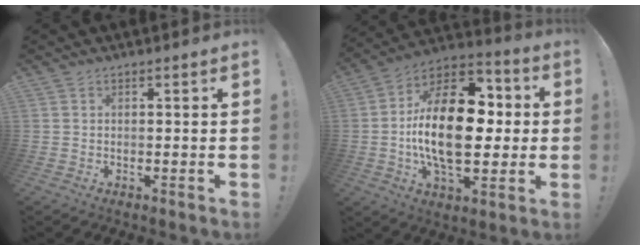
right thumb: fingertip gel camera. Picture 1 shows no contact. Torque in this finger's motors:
{"motor_torque": [1.63, 3.38, 1.54, -1.03, 0.24]}